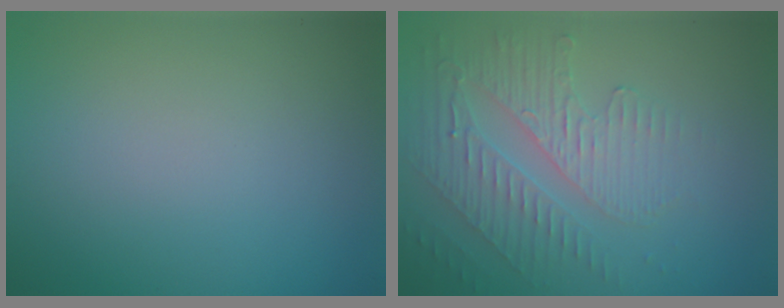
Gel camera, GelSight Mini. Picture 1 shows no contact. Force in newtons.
{"total": 4.0, "press": 3.4, "slide": 2.0}